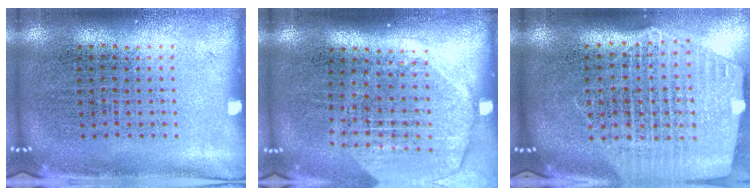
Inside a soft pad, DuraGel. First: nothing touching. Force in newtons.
{"total": 2.0, "press": 1.8, "slide": 1.0}
{"total": 2.6, "press": 2.3, "slide": 1.3}